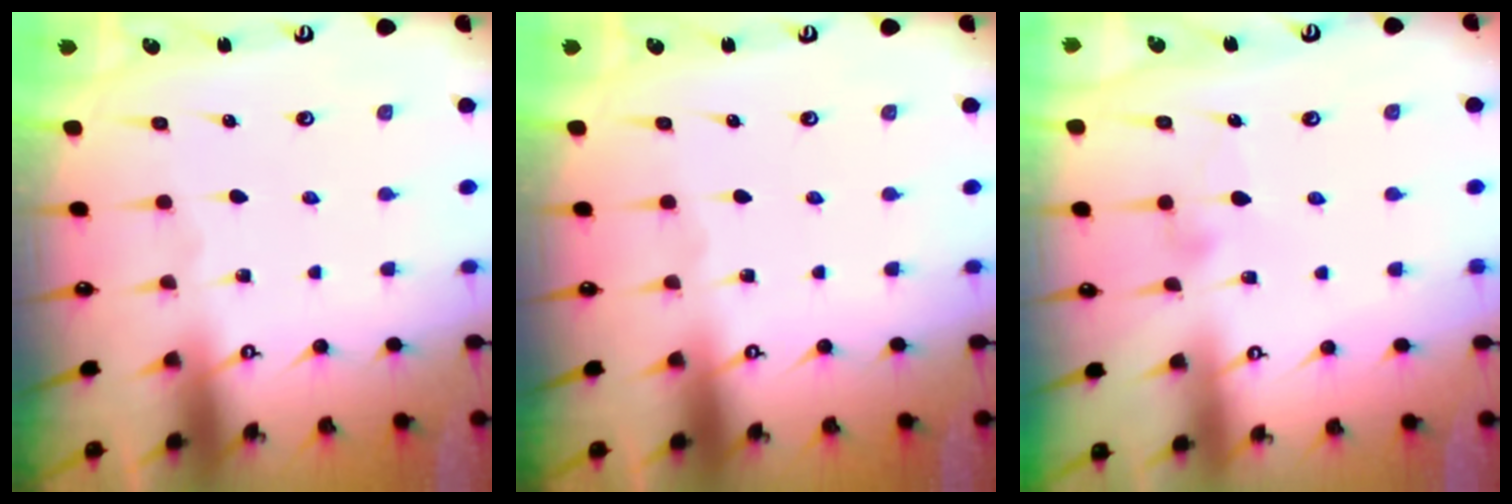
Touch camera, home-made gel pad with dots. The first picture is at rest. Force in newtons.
{"total": 0.0}
{"total": 6.2, "press": 6.2, "slide": 0.3}